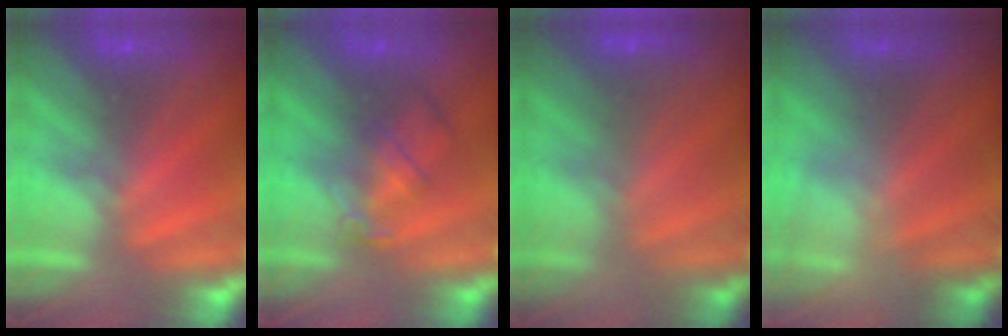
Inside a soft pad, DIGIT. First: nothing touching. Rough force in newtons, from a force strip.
{"total": 2.4}
{"total": 2.4}
{"total": 2.3}